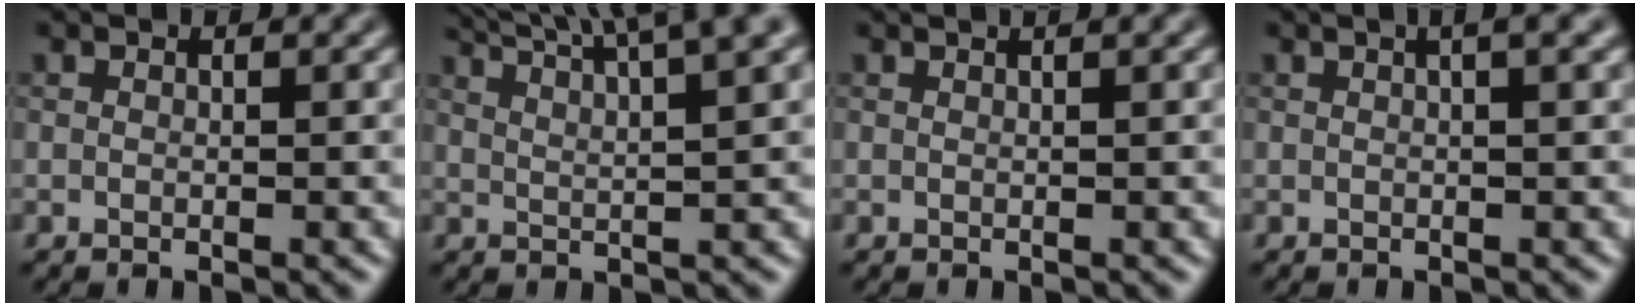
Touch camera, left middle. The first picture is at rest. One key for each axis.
{"total": 9.9, "fx": 7.3, "fy": 2.4, "fz": 6.2, "tx": -0.073, "ty": 0.040, "tz": 0.069}
{"total": 1.4, "fx": 0.9, "fy": 0.5, "fz": 0.9, "tx": -0.008, "ty": -0.002, "tz": 0.003}
{"total": 3.0, "fx": 1.3, "fy": 1.0, "fz": 2.5, "tx": -0.019, "ty": 0.001, "tz": 0.006}